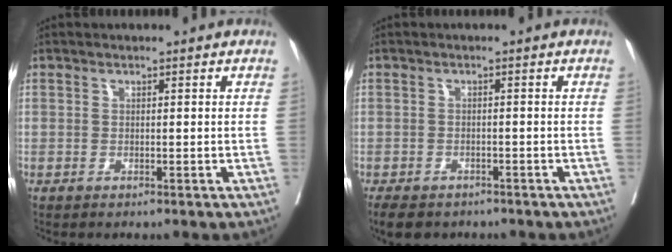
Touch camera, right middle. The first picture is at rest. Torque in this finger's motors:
{"motor_torque": [0.57, -0.54, 0.09, 0.05]}